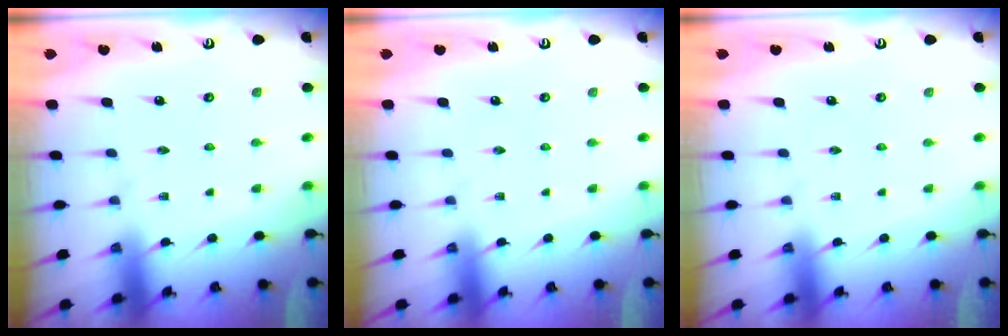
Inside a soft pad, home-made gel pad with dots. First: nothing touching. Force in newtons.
{"total": 0.0}
{"total": 0.0}